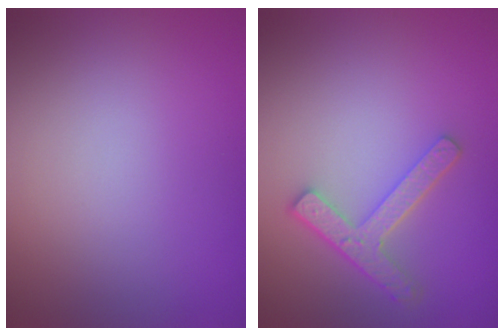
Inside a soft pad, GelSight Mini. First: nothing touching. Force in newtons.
{"total": 3.8, "press": 2.9, "slide": 2.4}